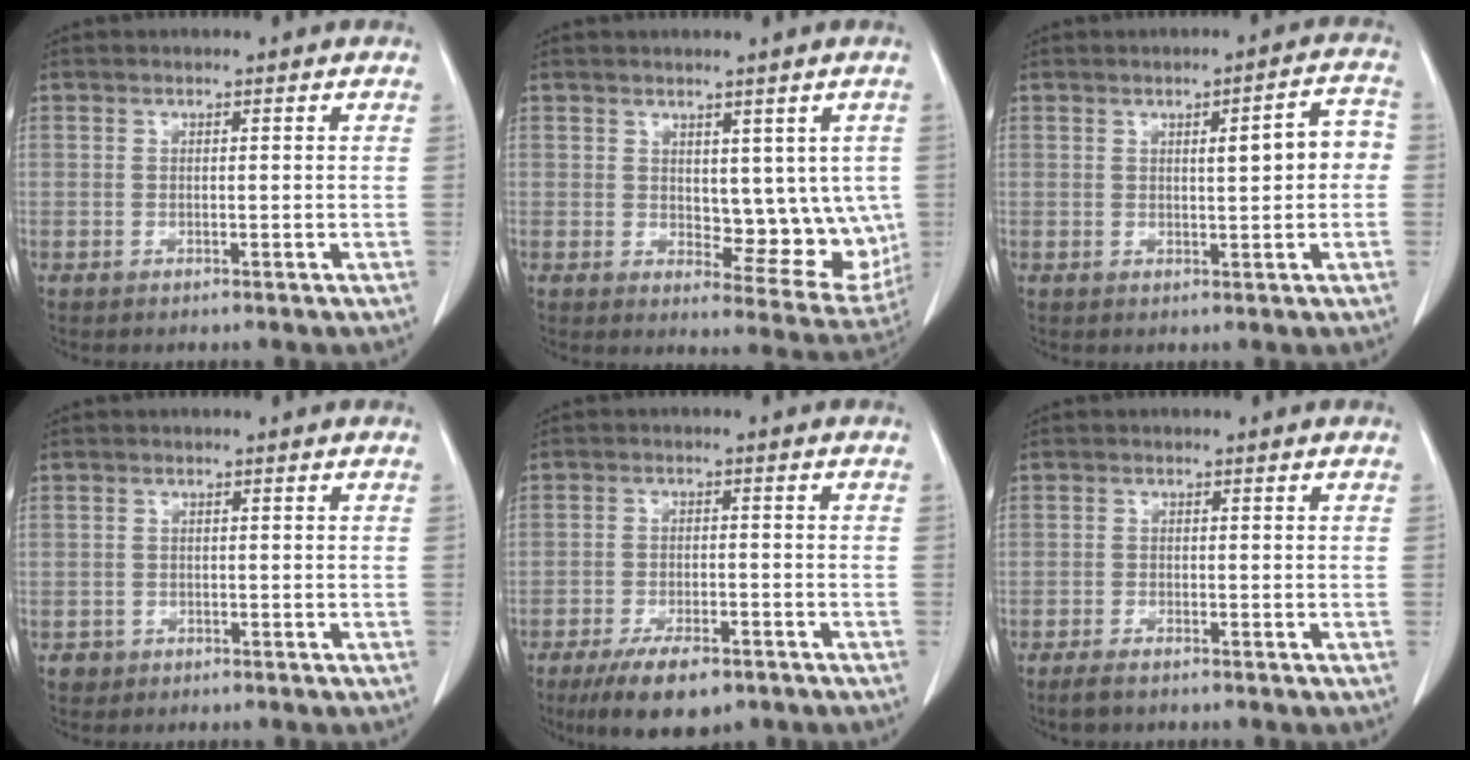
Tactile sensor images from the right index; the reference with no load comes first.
{"total": 9.9, "force": [1.2, 5.3, 8.3], "torque": [-0.081, -0.010, 0.029]}
{"total": 5.6, "force": [0.4, 1.3, 5.5], "torque": [-0.071, 0.020, 0.006]}
{"total": 1.6, "force": [-0.8, 1.4, -0.1], "torque": [-0.002, 0.006, -0.013]}
{"total": 8.2, "force": [-5.7, 3.0, 5.1], "torque": [-0.084, -0.009, -0.092]}
{"total": 2.2, "force": [-1.8, 0.6, 1.1], "torque": [-0.025, -0.004, -0.030]}